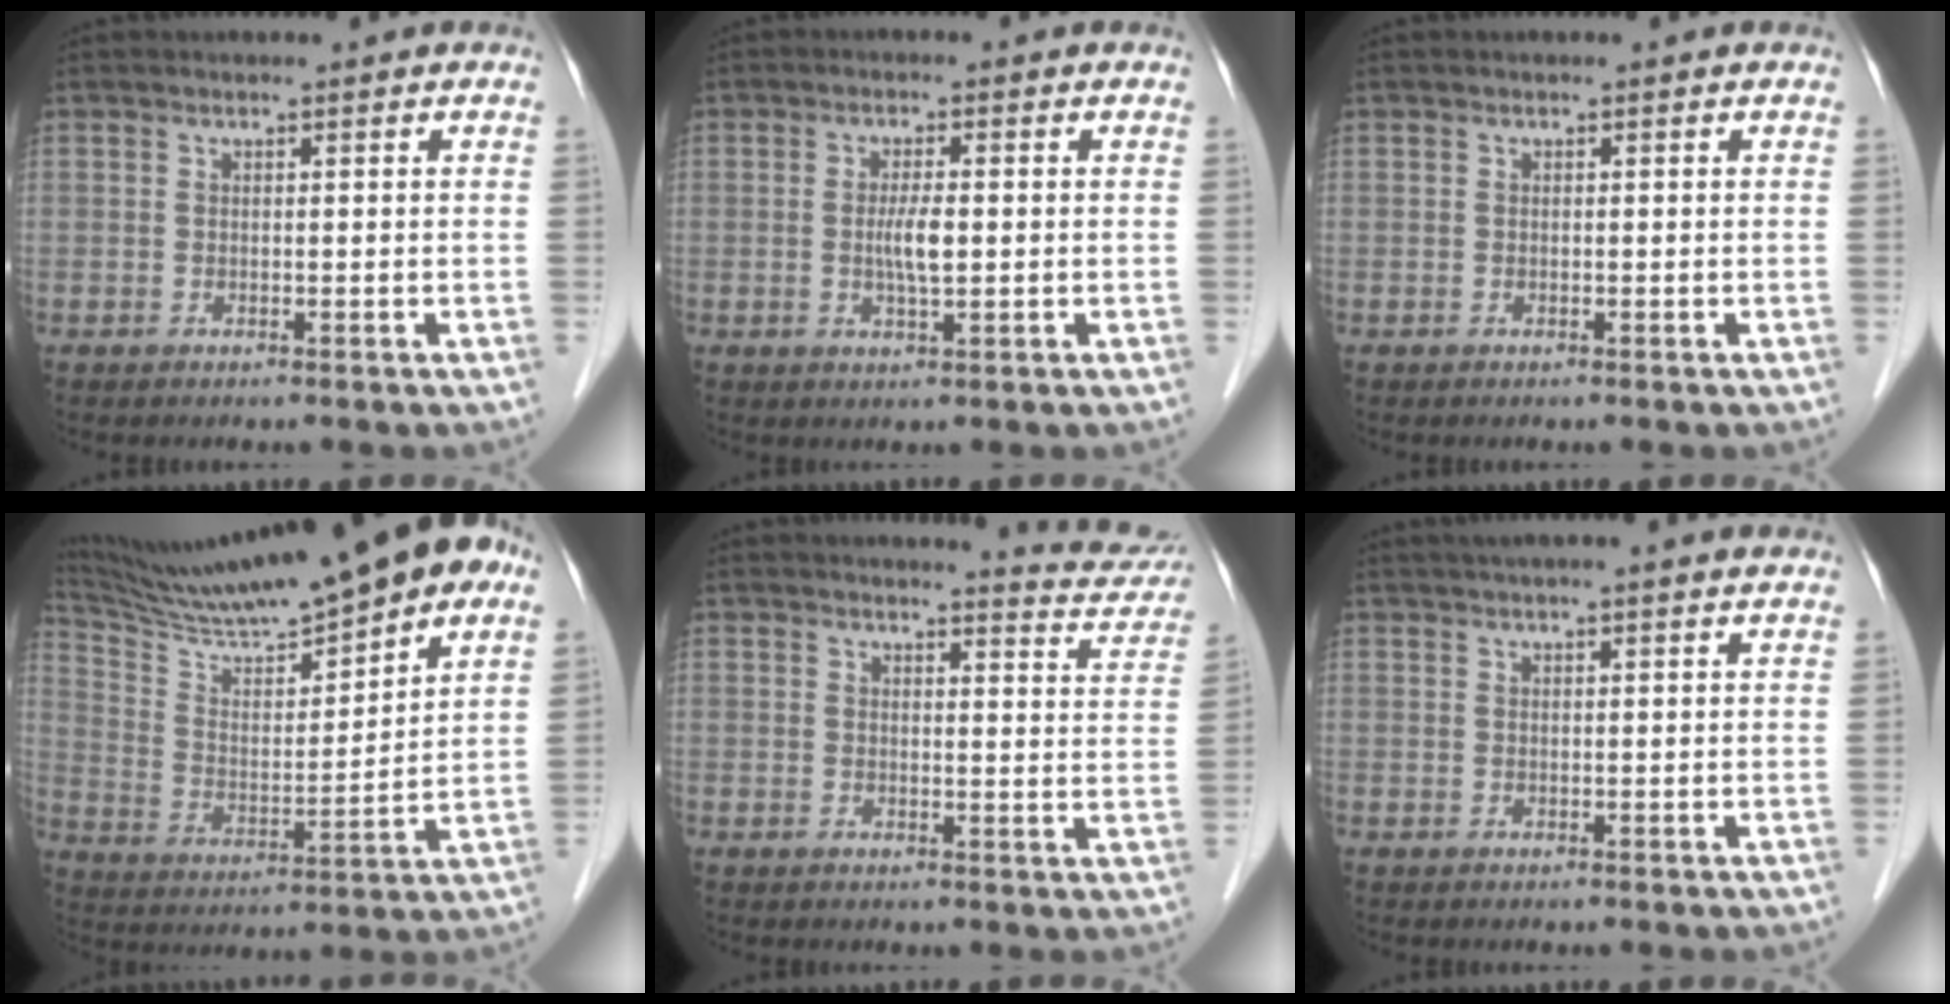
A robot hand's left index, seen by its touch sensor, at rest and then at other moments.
{"total": 3.7, "force": [-0.2, 0.6, 3.6], "torque": [-0.071, -0.003, -0.004]}
{"total": 0.0}
{"total": 23.4, "force": [18.7, 2.5, 13.8], "torque": [-0.229, 0.025, 0.294]}
{"total": 8.4, "force": [8.3, 0.4, 1.2], "torque": [-0.007, -0.037, 0.077]}
{"total": 9.5, "force": [8.3, 0.1, 4.7], "torque": [-0.071, 0.031, 0.096]}